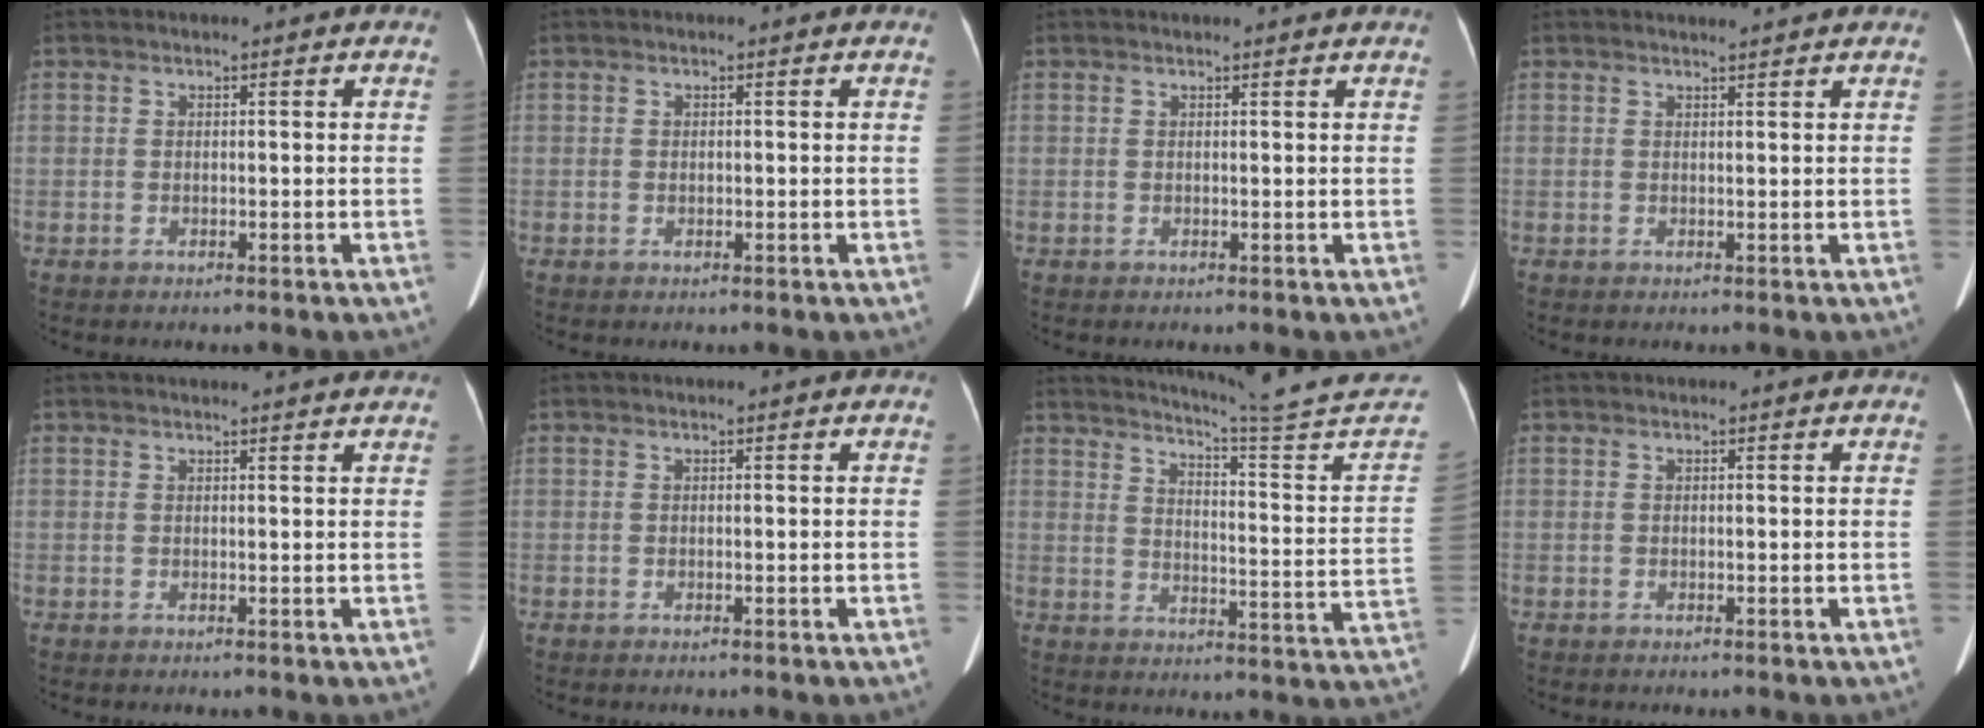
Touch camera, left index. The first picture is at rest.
{"total": 0.5, "force": [-0.1, 0.4, 0.3], "torque": [-0.008, 0.001, -0.001]}
{"total": 1.7, "force": [1.6, -0.2, 0.4], "torque": [-0.013, 0.004, 0.018]}
{"total": 1.9, "force": [1.9, -0.2, 0.5], "torque": [-0.010, 0.004, 0.029]}
{"total": 4.6, "force": [4.4, -0.3, 1.4], "torque": [-0.017, 0.012, 0.043]}
{"total": 0.0}
{"total": 22.1, "force": [20.5, -2.9, 7.9], "torque": [-0.130, -0.119, 0.252]}
{"total": 0.0}